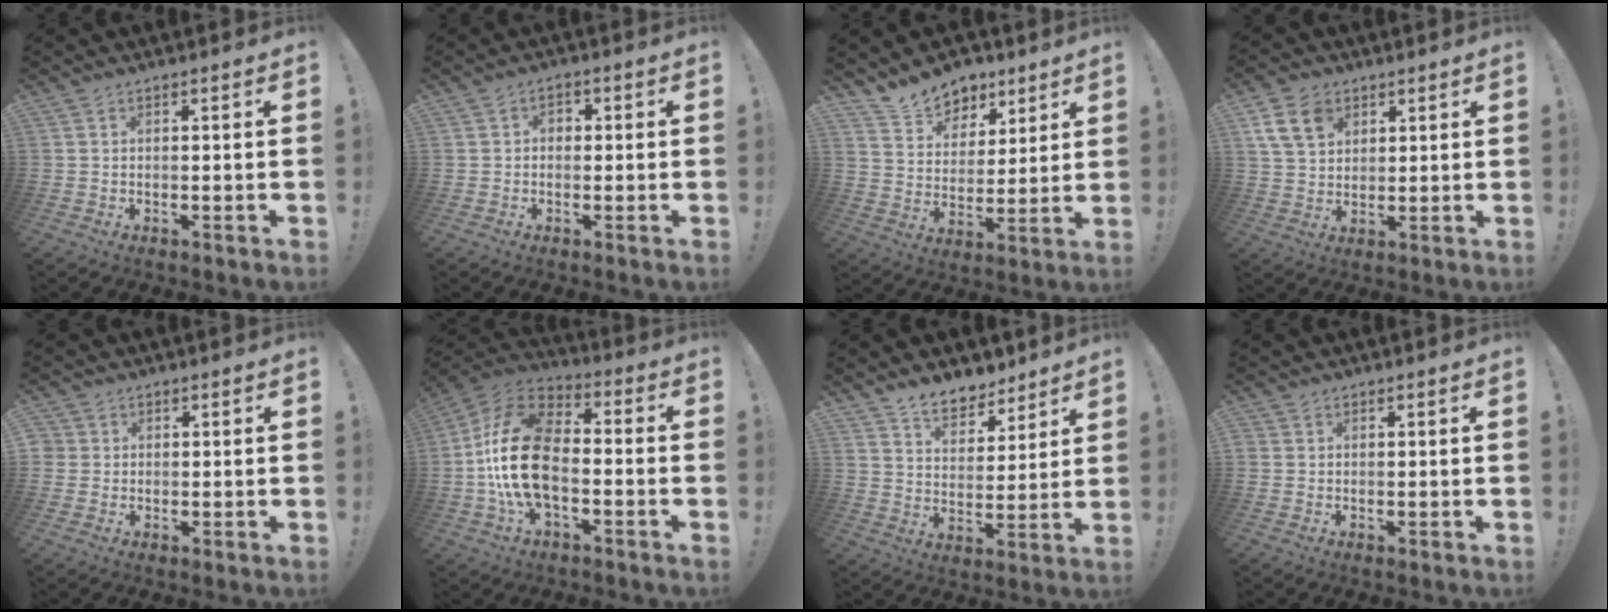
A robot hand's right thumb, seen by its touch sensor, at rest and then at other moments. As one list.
[{"total": 2.5, "force": [-0.7, 1.9, 1.5], "torque": [-0.024, 0.005, -0.013]}, {"total": 11.2, "force": [9.0, 6.5, 1.6], "torque": [-0.039, -0.070, 0.178]}, {"total": 10.5, "force": [5.1, 7.4, 5.3], "torque": [-0.097, -0.015, 0.101]}, {"total": 2.6, "force": [0.3, 2.6, 0.5], "torque": [-0.007, 0.003, 0.005]}, {"total": 21.2, "force": [-3.4, 12.5, 16.7], "torque": [-0.318, 0.037, -0.049]}, {"total": 8.8, "force": [7.2, 4.4, 2.2], "torque": [-0.040, -0.056, 0.139]}, {"total": 1.1, "force": [0.1, 1.0, 0.3], "torque": [-0.007, 0.004, 0.003]}]